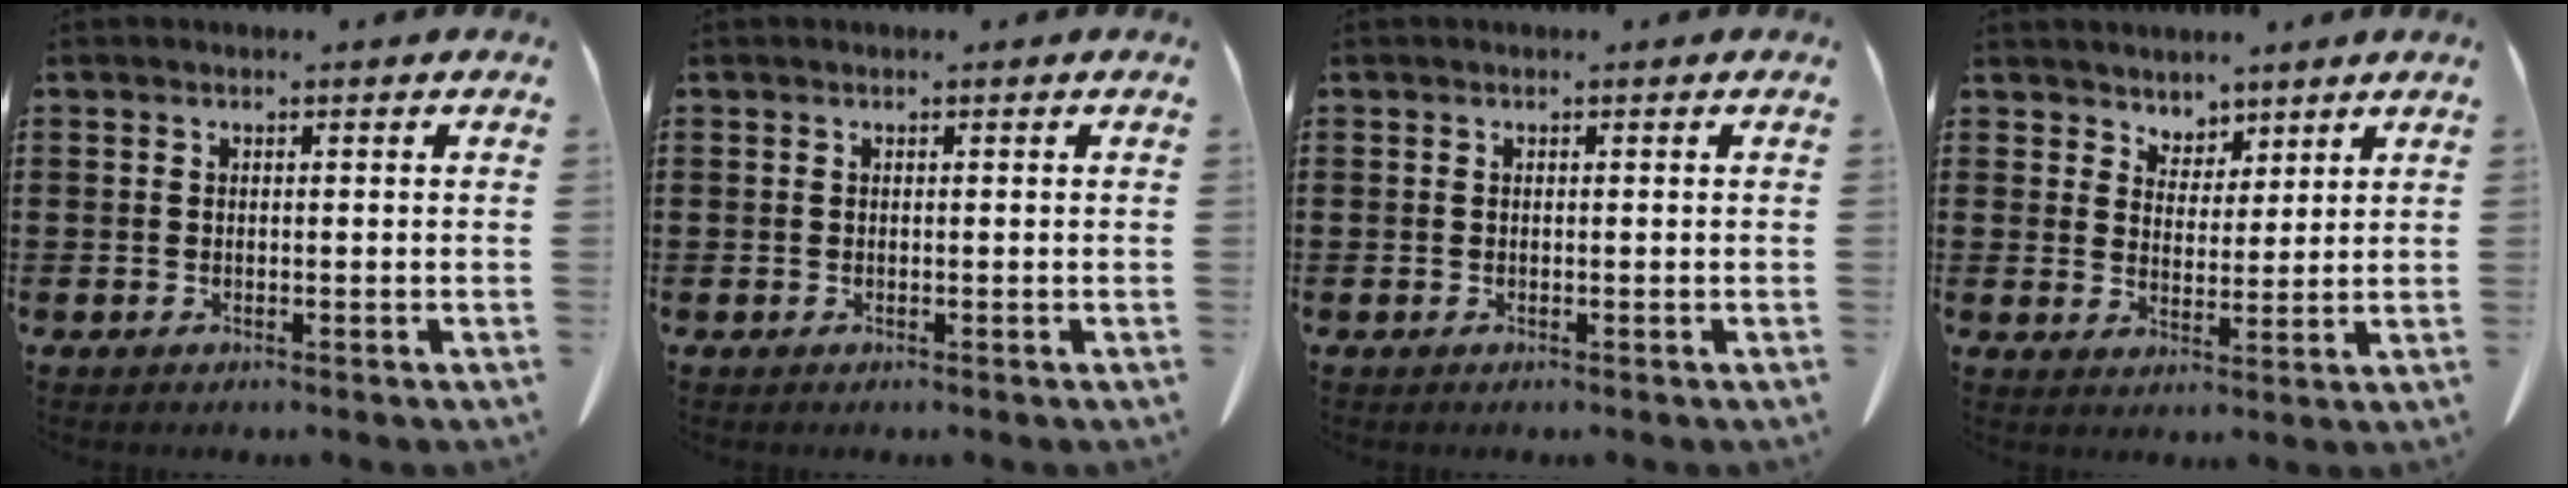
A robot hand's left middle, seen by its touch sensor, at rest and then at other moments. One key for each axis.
{"total": 0.0}
{"total": 0.0}
{"total": 4.0, "fx": 3.5, "fy": 2.0, "fz": -0.4, "tx": -0.009, "ty": -0.006, "tz": 0.065}